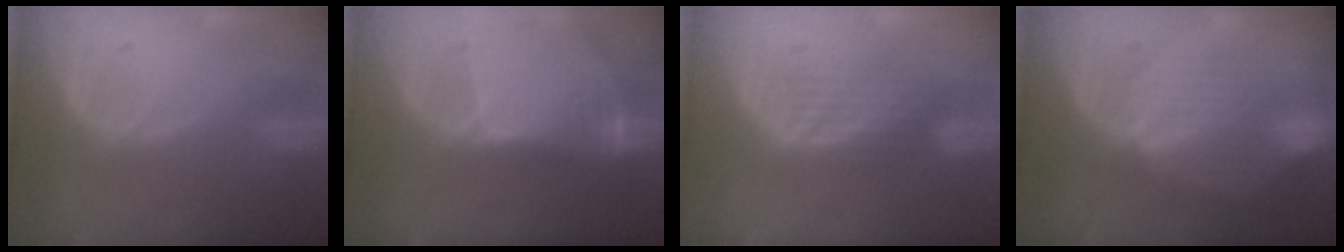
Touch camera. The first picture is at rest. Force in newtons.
{"total": 9.4, "press": 8.2, "slide": 4.5}
{"total": 4.3, "press": 3.6, "slide": 2.3}
{"total": 8.4, "press": 8.0, "slide": 2.3}